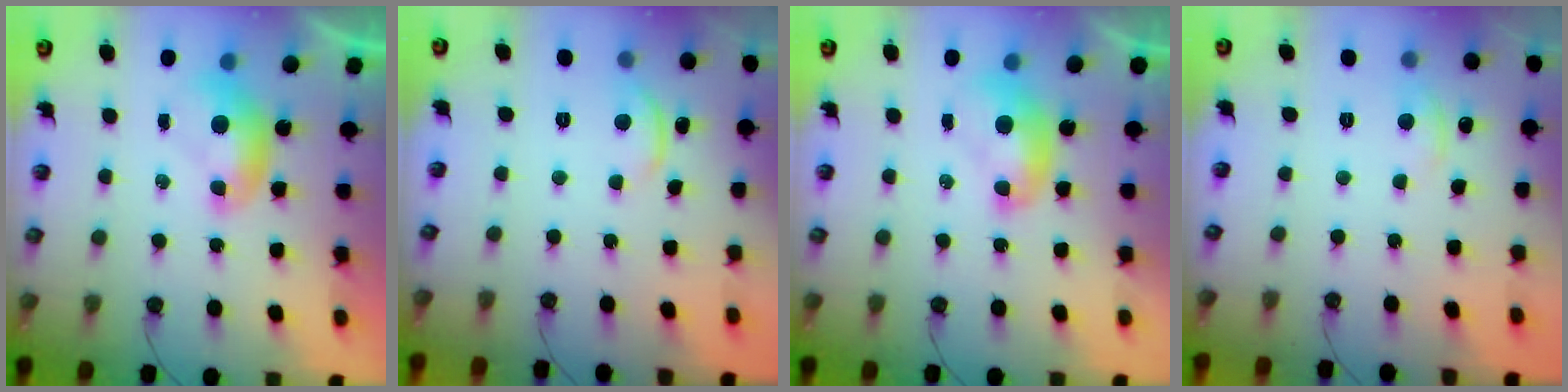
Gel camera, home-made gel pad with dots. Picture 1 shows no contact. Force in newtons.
{"total": 0.7, "press": 0.6, "slide": 0.3}
{"total": 1.6, "press": 1.6, "slide": 0.2}
{"total": 0.9, "press": 0.6, "slide": 0.7}